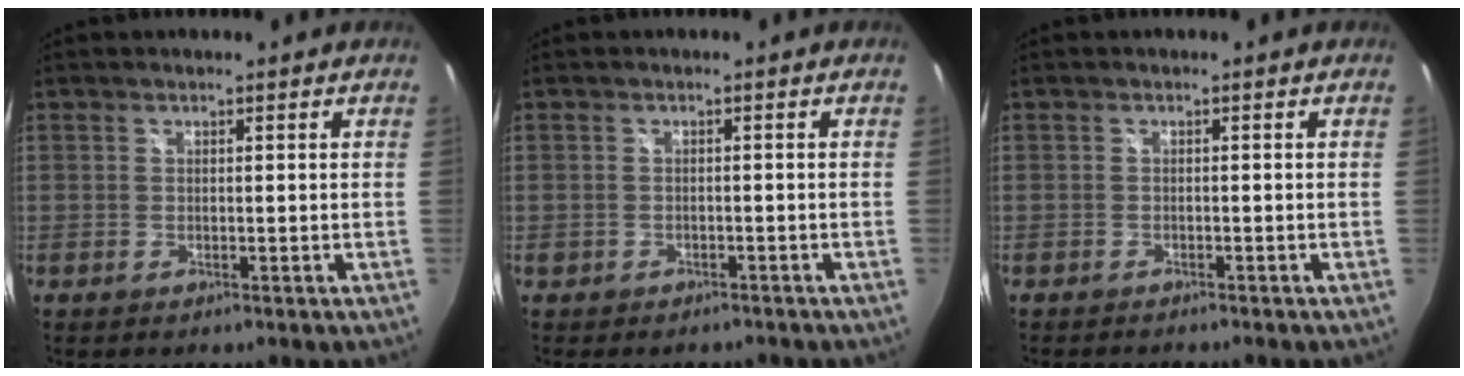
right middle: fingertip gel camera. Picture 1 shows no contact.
{"total": 3.5, "force": [-2.8, 1.8, 1.2], "torque": [-0.027, -0.012, -0.034]}
{"total": 2.9, "force": [-2.6, 0.6, 1.0], "torque": [-0.025, -0.014, -0.043]}